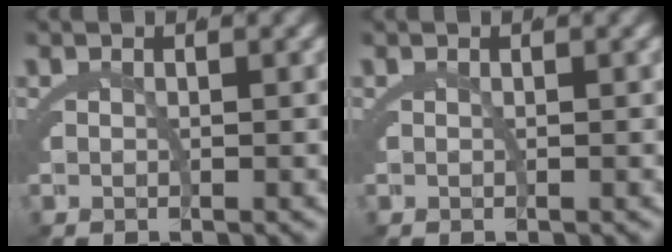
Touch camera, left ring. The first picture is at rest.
{"total": 0.0}